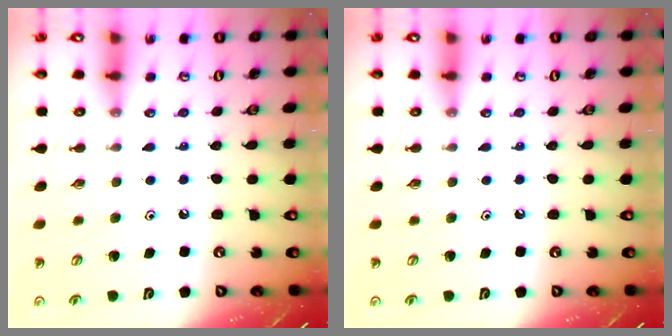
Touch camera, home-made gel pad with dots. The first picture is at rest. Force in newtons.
{"total": 0.0}